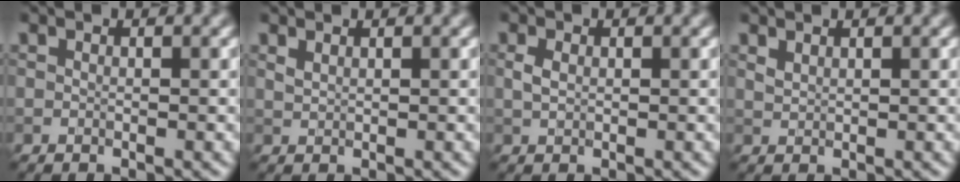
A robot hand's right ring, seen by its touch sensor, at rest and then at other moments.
{"total": 0.8, "force": [0.7, 0.2, 0.3], "torque": [-0.010, 0.001, 0.017]}
{"total": 1.2, "force": [0.2, 0.8, 0.9], "torque": [-0.022, 0.000, 0.006]}
{"total": 0.9, "force": [0.8, 0.3, 0.3], "torque": [-0.012, 0.000, 0.020]}